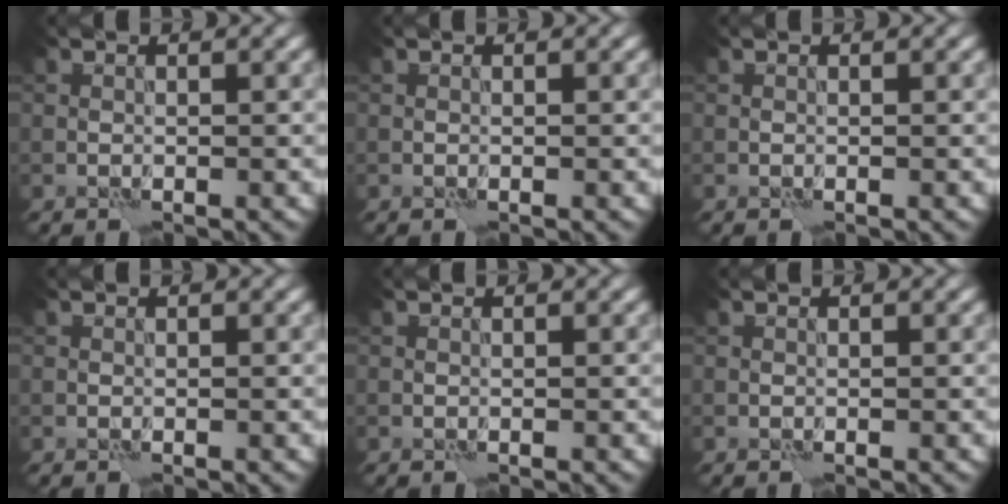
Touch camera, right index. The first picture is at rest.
{"total": 0.0}
{"total": 0.0}
{"total": 0.0}
{"total": 0.0}
{"total": 0.0}